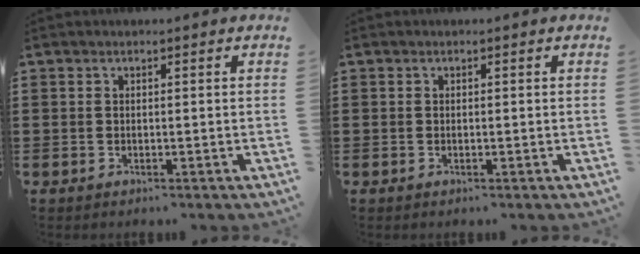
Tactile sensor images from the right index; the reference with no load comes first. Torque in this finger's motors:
{"motor_torque": [1.00, 1.14, 0.00, 0.00]}